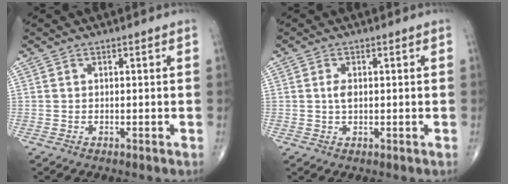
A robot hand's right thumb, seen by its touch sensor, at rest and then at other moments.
{"total": 2.0, "force": [0.2, 1.1, 1.7], "torque": [-0.030, -0.001, 0.002]}